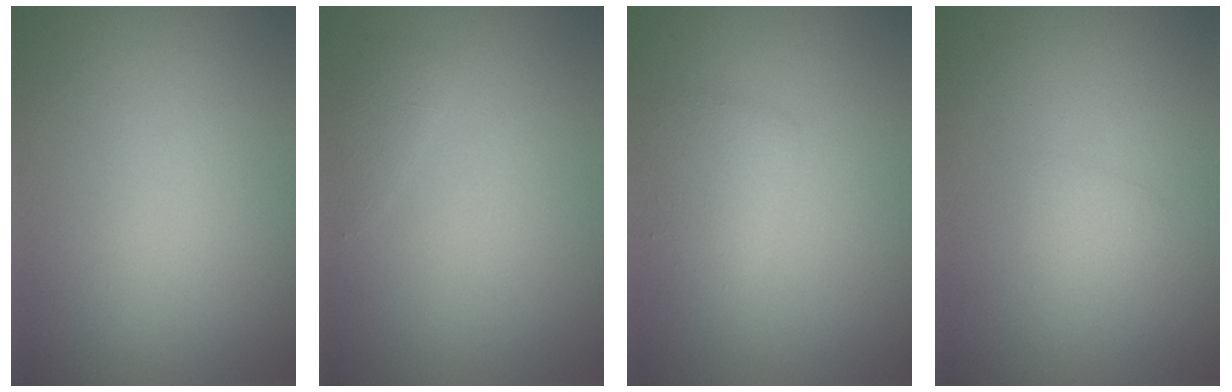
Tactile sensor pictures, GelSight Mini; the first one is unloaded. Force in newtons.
{"total": 0.9, "press": 0.9, "slide": 0.1}
{"total": 1.8, "press": 1.8, "slide": 0.1}
{"total": 0.9, "press": 0.9, "slide": 0.0}